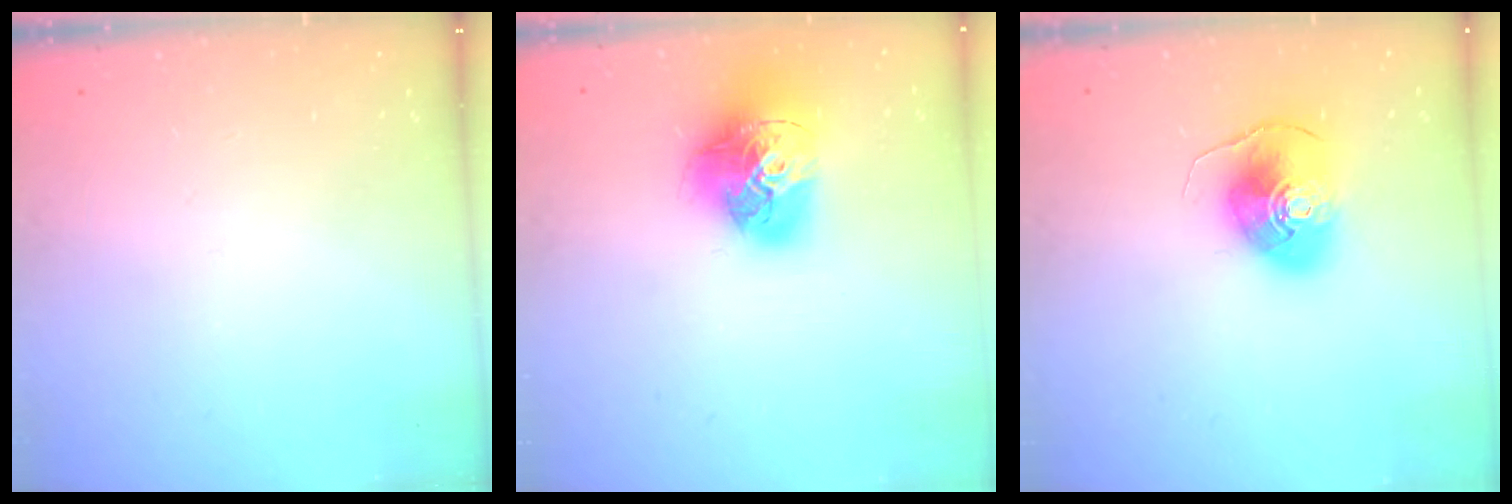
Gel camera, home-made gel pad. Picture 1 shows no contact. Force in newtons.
{"total": 17.5, "press": 17.4, "slide": 2.0}
{"total": 10.3, "press": 10.2, "slide": 1.5}